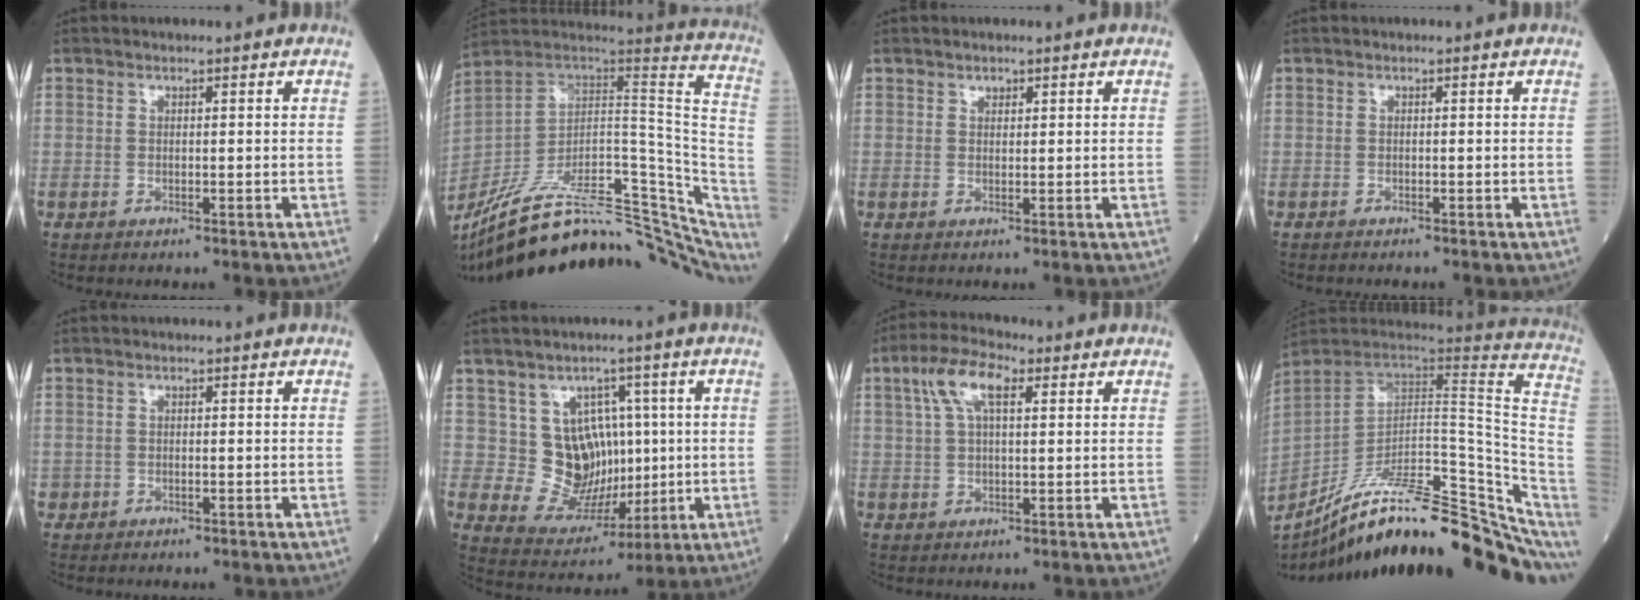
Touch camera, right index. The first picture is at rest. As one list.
[{"total": 31.6, "force": [-23.8, 9.1, 18.7], "torque": [-0.223, 0.001, -0.338]}, {"total": 0.7, "force": [0.5, 0.4, 0.2], "torque": [-0.001, -0.003, 0.007]}, {"total": 1.2, "force": [-1.1, -0.1, 0.5], "torque": [-0.006, 0.000, -0.014]}, {"total": 0.7, "force": [-0.2, 0.6, 0.3], "torque": [-0.006, 0.002, -0.001]}, {"total": 9.3, "force": [1.6, 7.6, 5.1], "torque": [-0.083, 0.015, 0.050]}, {"total": 6.9, "force": [2.9, 2.2, 5.9], "torque": [-0.125, 0.024, 0.053]}, {"total": 28.0, "force": [-21.0, 6.0, 17.6], "torque": [-0.183, 0.004, -0.302]}]